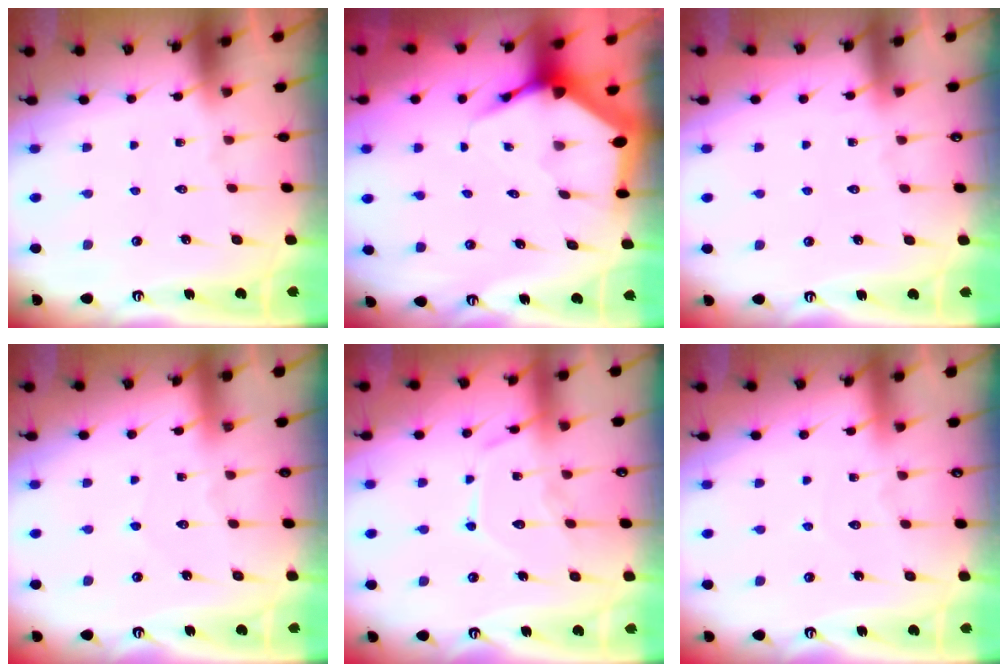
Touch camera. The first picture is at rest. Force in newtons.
{"total": 5.6, "press": 5.5, "slide": 0.8}
{"total": 3.2, "press": 3.2, "slide": 0.6}
{"total": 4.6, "press": 4.5, "slide": 0.6}
{"total": 12.4, "press": 12.4, "slide": 1.1}
{"total": 2.7, "press": 2.7, "slide": 0.4}